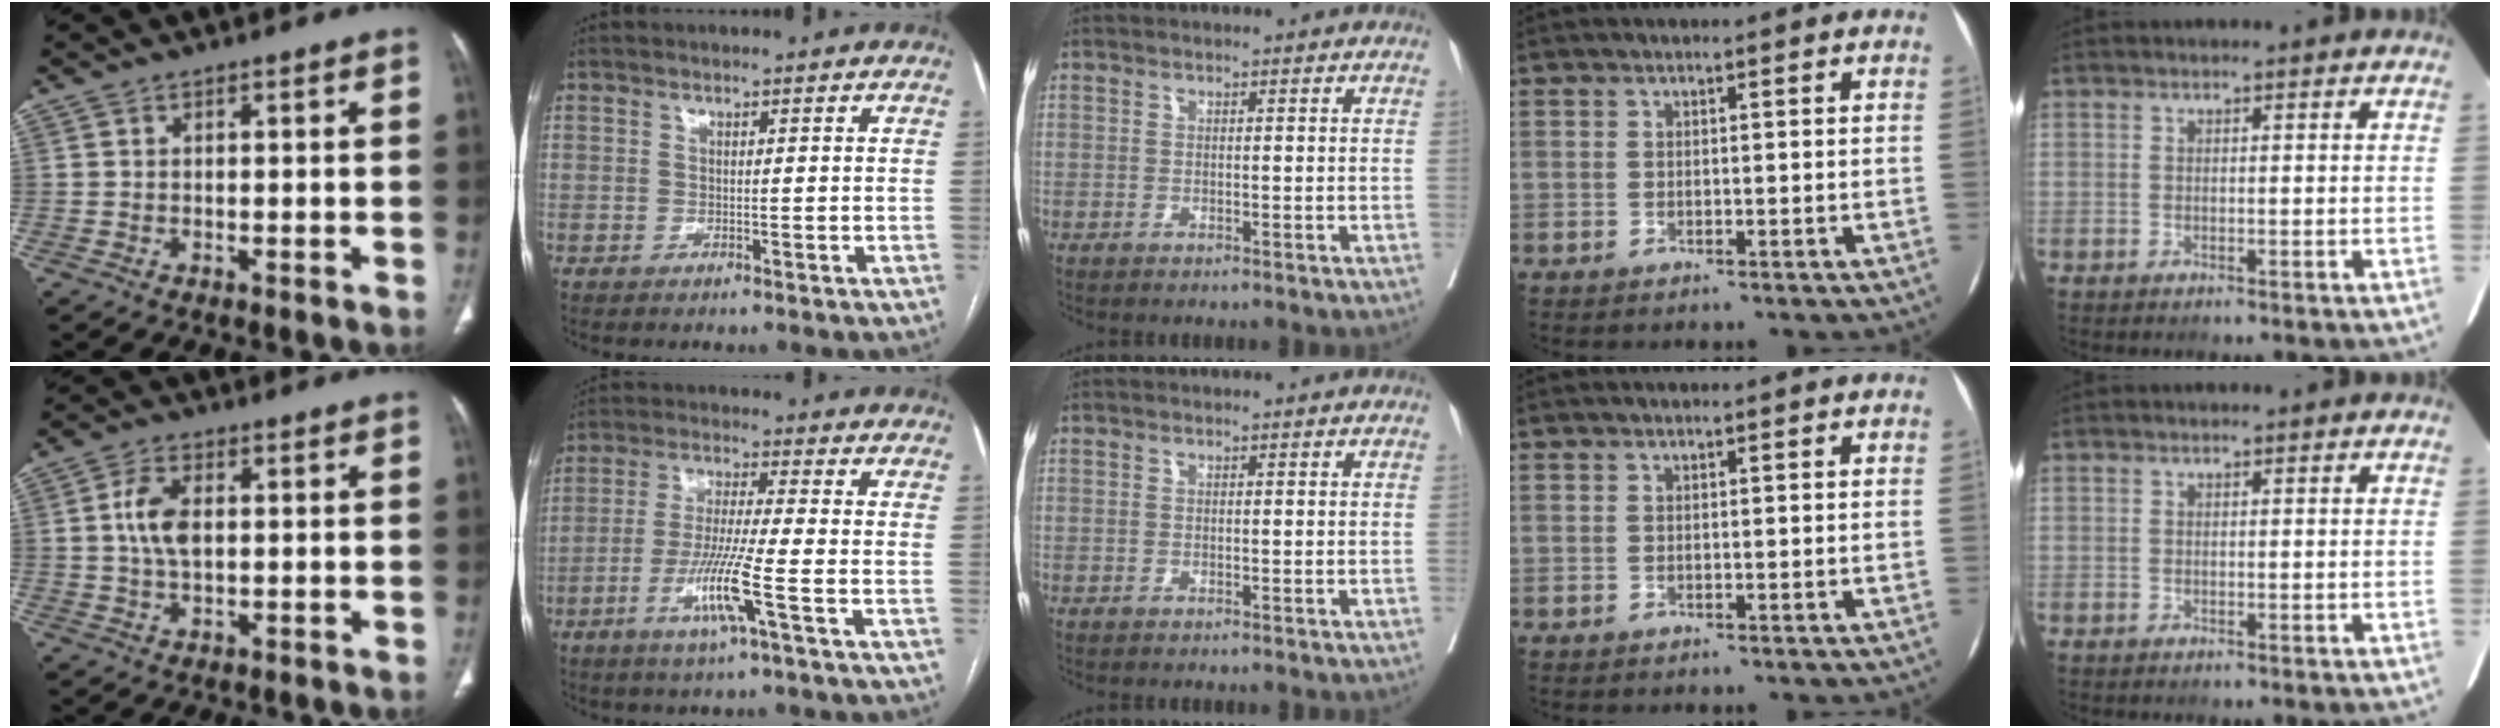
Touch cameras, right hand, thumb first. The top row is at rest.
{"thumb": {"total": 5.9, "force": [0.6, 3.3, 4.8], "torque": [-0.097, 0.003, 0.008]}, "index": {"total": 8.8, "force": [-3.4, -0.9, 8.1], "torque": [-0.159, -0.014, -0.069]}}